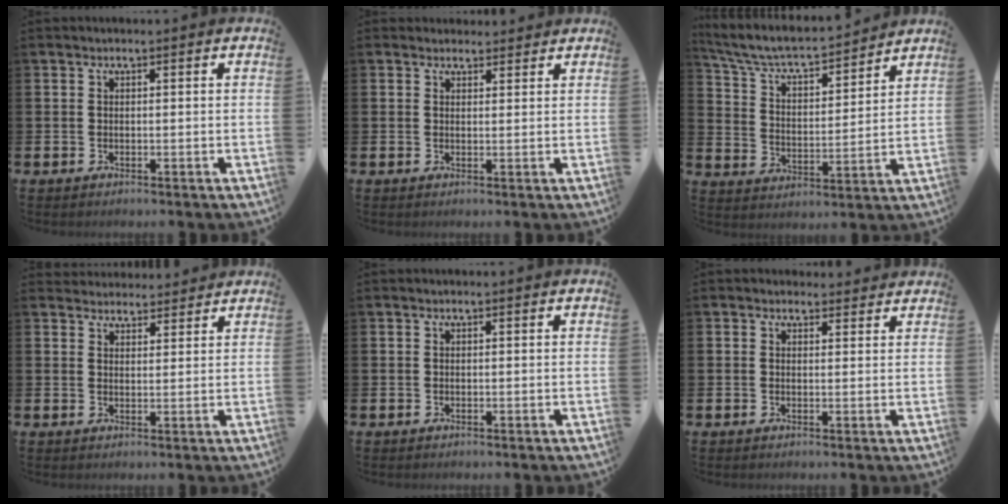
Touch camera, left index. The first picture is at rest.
{"total": 1.9, "force": [1.8, 0.7, -0.1], "torque": [0.019, -0.011, 0.030]}
{"total": 6.9, "force": [6.4, 1.2, 2.3], "torque": [-0.077, -0.051, 0.106]}
{"total": 3.3, "force": [3.1, 1.0, -0.3], "torque": [0.002, -0.014, 0.058]}
{"total": 0.0}
{"total": 1.6, "force": [1.4, 0.7, 0.0], "torque": [0.009, -0.002, 0.024]}